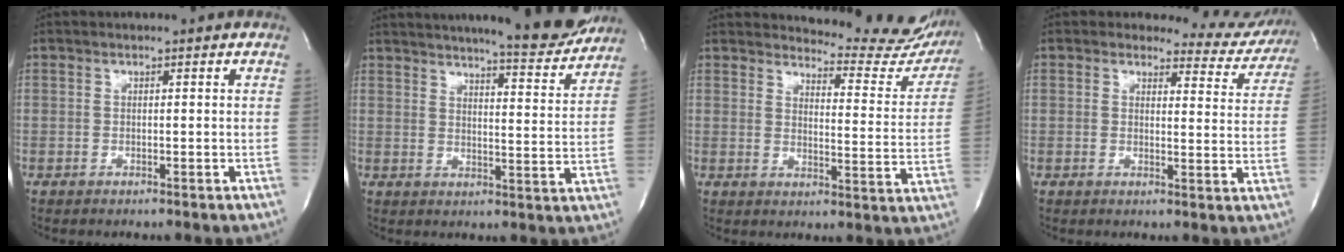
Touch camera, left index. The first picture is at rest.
{"total": 15.6, "force": [14.2, 1.1, 6.5], "torque": [-0.089, -0.028, 0.178]}
{"total": 16.8, "force": [16.3, 2.9, 2.8], "torque": [-0.016, -0.096, 0.169]}
{"total": 8.6, "force": [8.2, 2.7, -0.2], "torque": [0.030, -0.040, 0.067]}